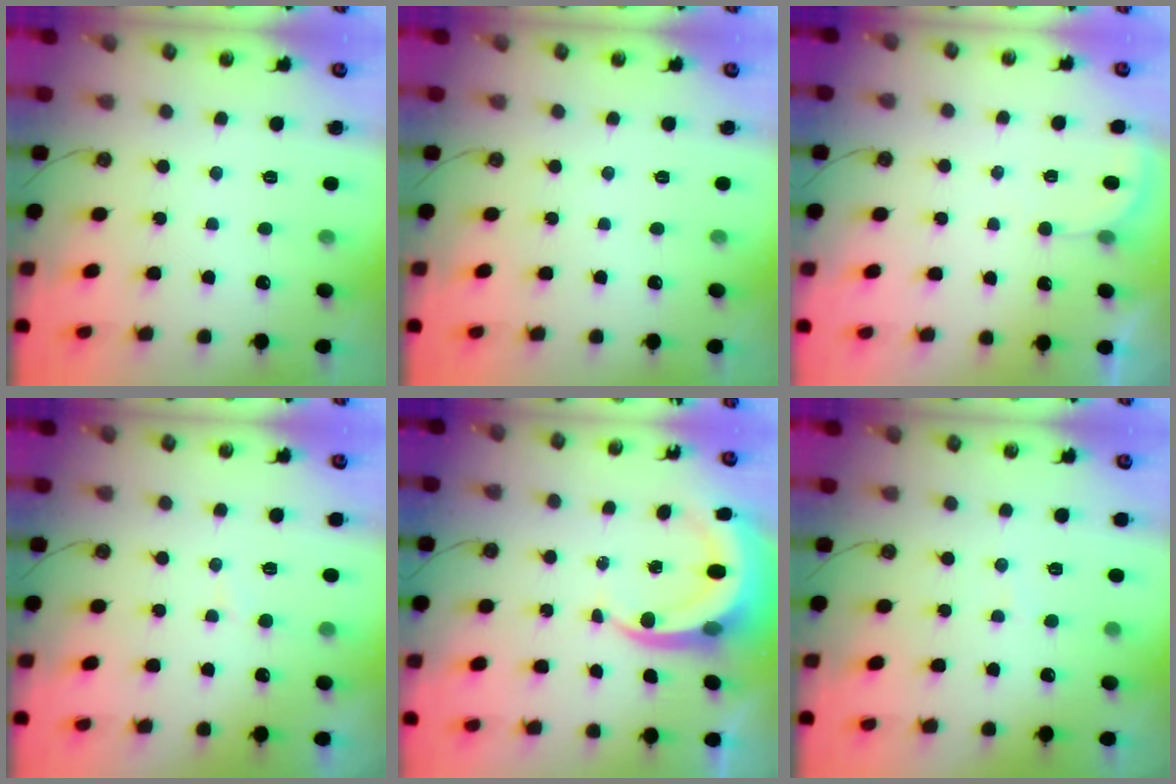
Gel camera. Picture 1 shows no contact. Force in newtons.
{"total": 0.0}
{"total": 1.9, "press": 1.9, "slide": 0.1}
{"total": 5.0, "press": 4.9, "slide": 0.5}
{"total": 7.2, "press": 7.2, "slide": 0.7}
{"total": 2.9, "press": 2.7, "slide": 1.1}